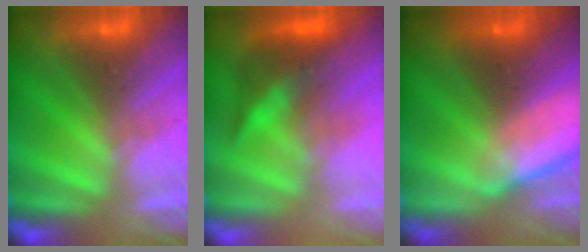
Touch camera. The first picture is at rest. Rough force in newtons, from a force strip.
{"total": 2.9}
{"total": 2.9}